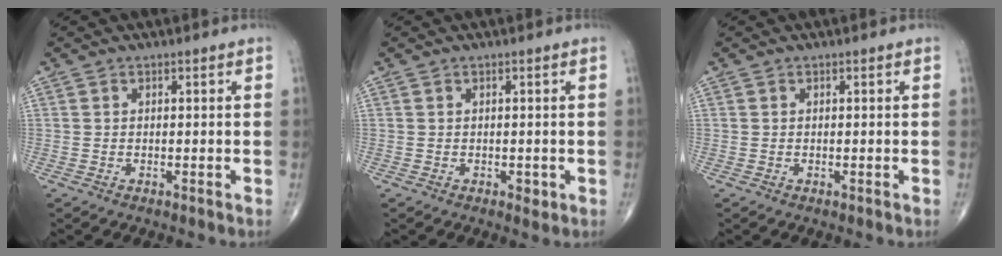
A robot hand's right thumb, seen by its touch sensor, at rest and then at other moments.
{"total": 1.3, "force": [-0.4, 0.8, 1.0], "torque": [-0.005, -0.001, -0.005]}
{"total": 0.0}